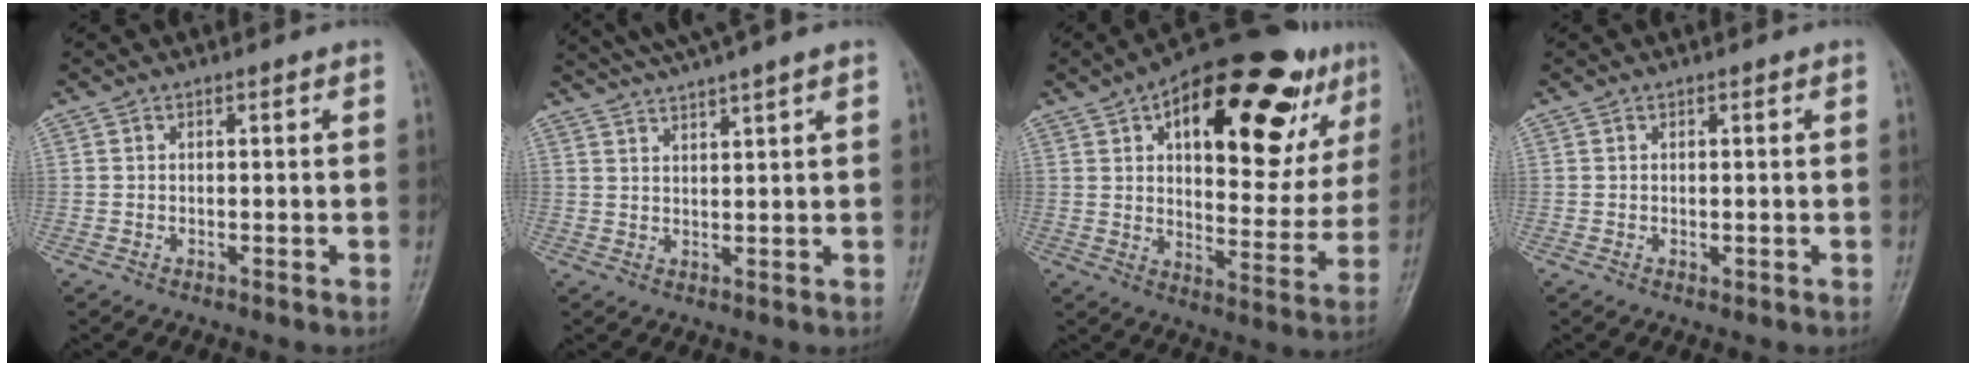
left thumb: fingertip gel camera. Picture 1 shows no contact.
{"total": 7.1, "force": [5.7, -0.1, 4.2], "torque": [-0.070, 0.012, 0.100]}
{"total": 28.3, "force": [13.5, 12.3, 21.6], "torque": [-0.267, -0.008, 0.197]}
{"total": 1.2, "force": [0.1, 0.8, 0.9], "torque": [-0.006, 0.001, 0.000]}